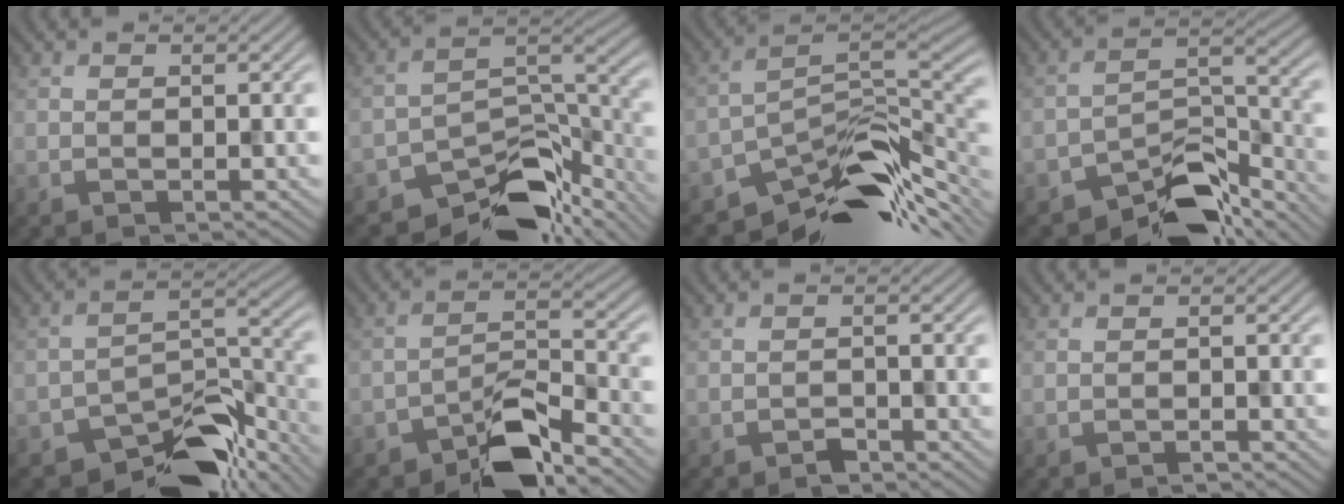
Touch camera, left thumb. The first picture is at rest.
{"total": 11.3, "force": [-9.0, 4.5, 5.1], "torque": [-0.071, -0.009, -0.153]}
{"total": 13.4, "force": [-8.8, 5.9, 8.2], "torque": [-0.144, -0.018, -0.146]}
{"total": 10.2, "force": [-8.0, 4.0, 4.7], "torque": [-0.062, -0.002, -0.144]}
{"total": 11.1, "force": [-8.6, 4.5, 5.3], "torque": [-0.066, -0.006, -0.149]}
{"total": 7.5, "force": [-5.4, 2.5, 4.4], "torque": [-0.068, 0.009, -0.106]}
{"total": 1.3, "force": [-1.1, 0.5, 0.4], "torque": [-0.006, 0.000, -0.023]}
{"total": 0.6, "force": [-0.6, 0.0, 0.2], "torque": [0.000, 0.002, -0.012]}